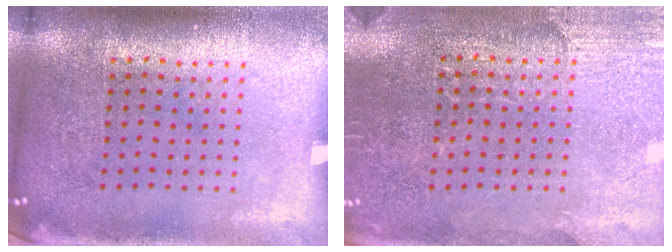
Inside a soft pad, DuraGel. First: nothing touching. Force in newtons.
{"total": 2.8, "press": 2.6, "slide": 1.0}